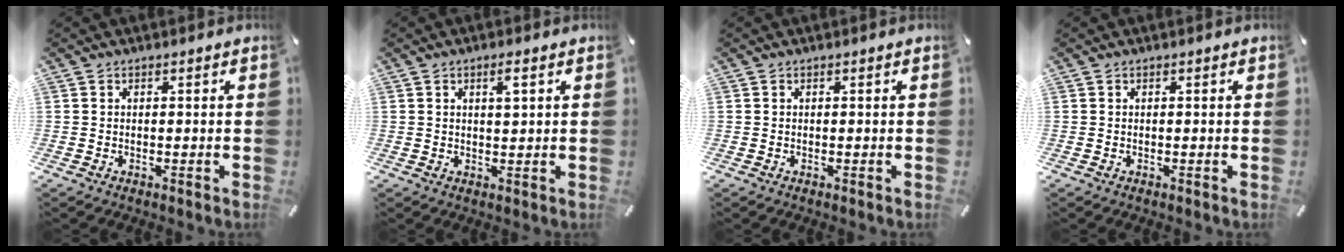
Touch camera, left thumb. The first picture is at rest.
{"total": 2.6, "force": [1.1, 0.5, 2.2], "torque": [-0.040, -0.001, 0.016]}
{"total": 0.0}
{"total": 0.0}